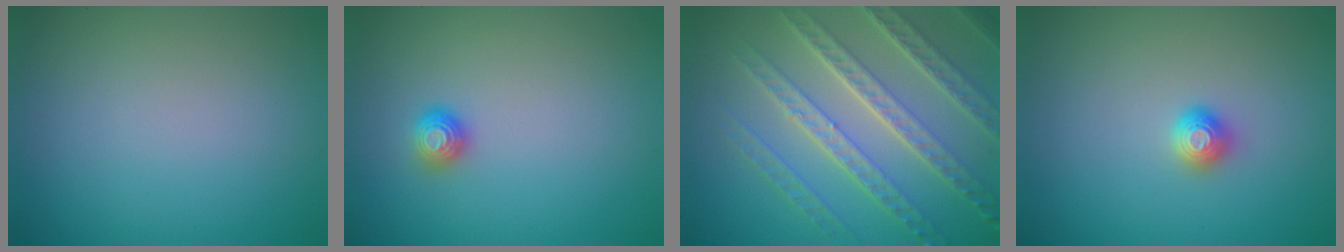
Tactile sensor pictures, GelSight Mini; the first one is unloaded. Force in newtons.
{"total": 1.1, "press": 1.1, "slide": 0.2}
{"total": 8.1, "press": 5.6, "slide": 5.9}
{"total": 1.3, "press": 1.2, "slide": 0.5}